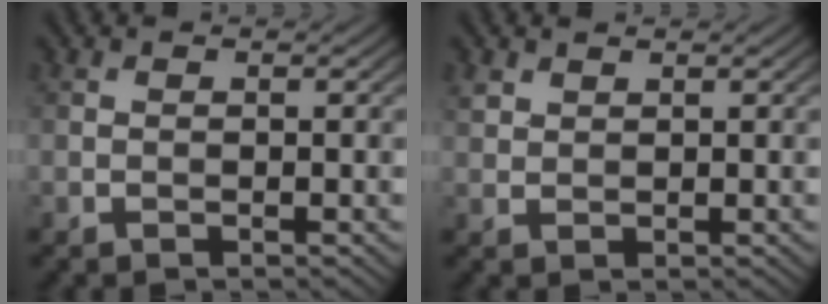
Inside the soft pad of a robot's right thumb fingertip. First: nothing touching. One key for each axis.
{"total": 1.6, "fx": 1.2, "fy": 0.9, "fz": 0.5, "tx": -0.014, "ty": 0.002, "tz": 0.028}